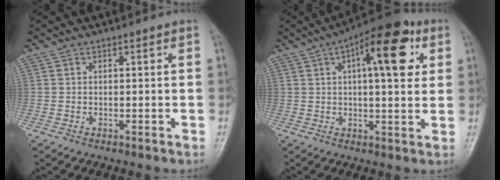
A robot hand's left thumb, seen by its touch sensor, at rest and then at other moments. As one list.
[{"total": 14.8, "force": [5.1, 5.6, 12.6], "torque": [-0.152, 0.007, 0.065]}]